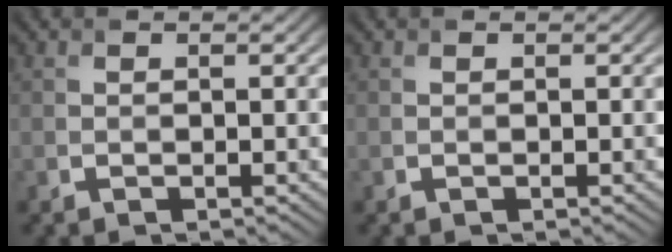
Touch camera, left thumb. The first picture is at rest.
{"total": 0.0}